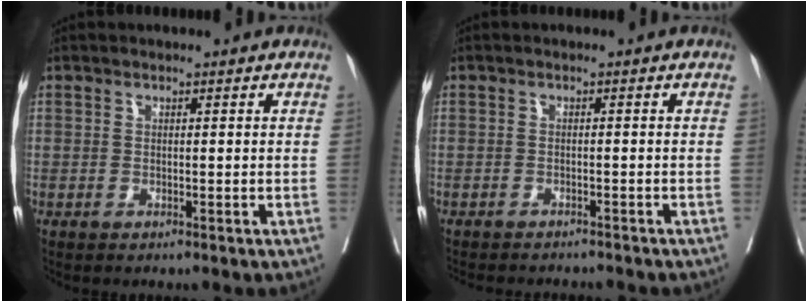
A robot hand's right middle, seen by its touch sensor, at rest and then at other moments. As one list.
[{"total": 7.5, "force": [-7.0, 1.3, 2.3], "torque": [-0.025, -0.008, -0.088]}]